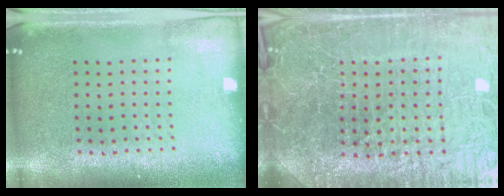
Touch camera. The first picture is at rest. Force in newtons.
{"total": 7.2, "press": 6.3, "slide": 3.4}